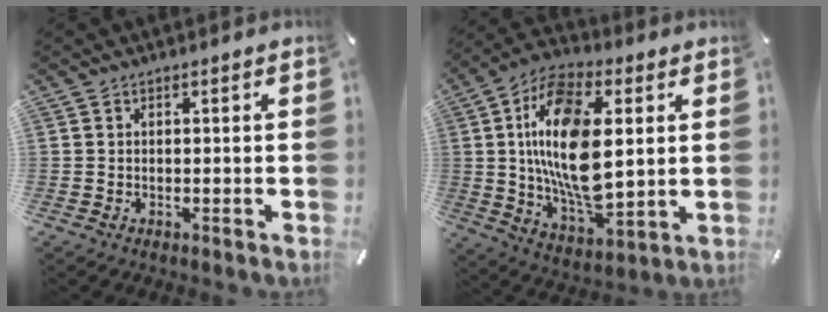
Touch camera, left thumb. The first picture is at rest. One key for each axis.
{"total": 20.0, "fx": 3.9, "fy": 10.5, "fz": 16.5, "tx": -0.323, "ty": -0.006, "tz": 0.064}